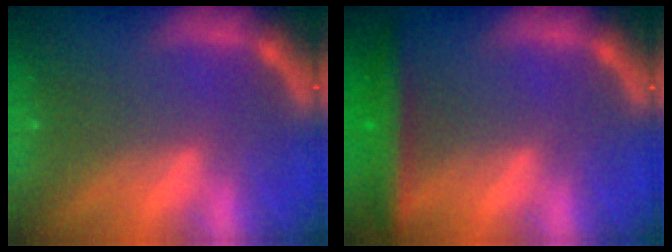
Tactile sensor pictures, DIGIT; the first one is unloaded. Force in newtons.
{"total": 4.5}